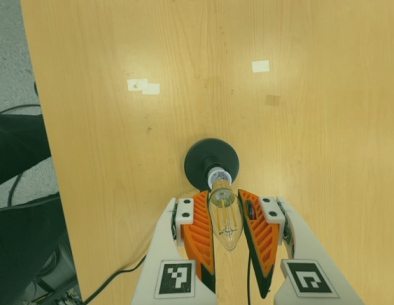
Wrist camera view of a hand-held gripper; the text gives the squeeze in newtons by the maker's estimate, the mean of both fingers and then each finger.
{"total": 17.3, "left": 18.6, "right": 16.0}